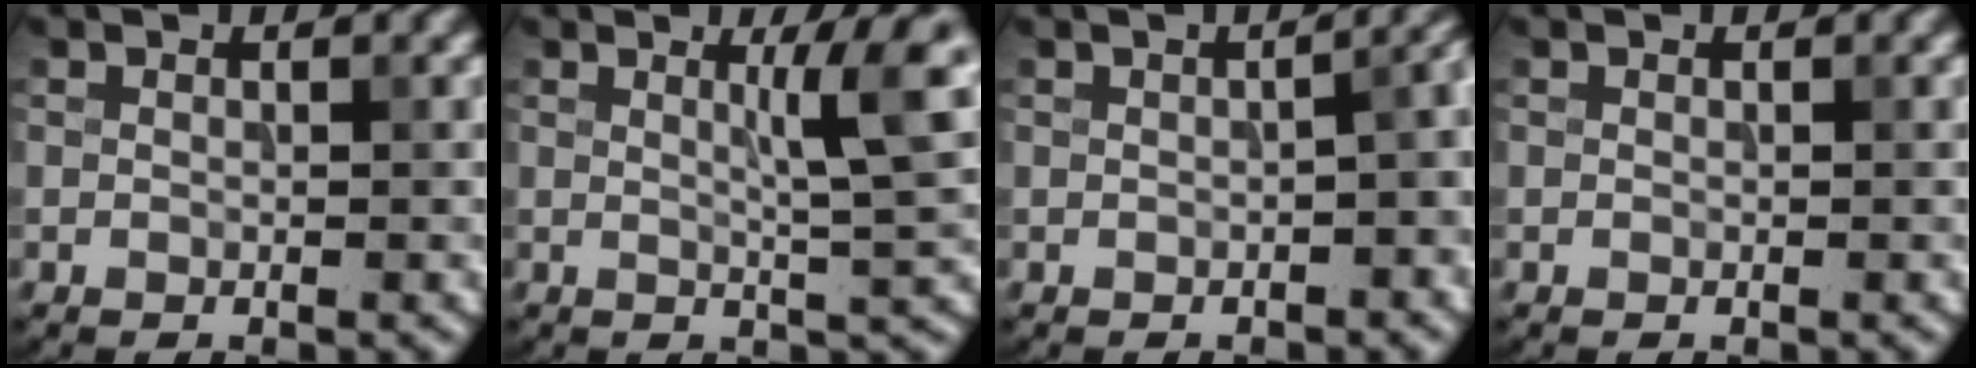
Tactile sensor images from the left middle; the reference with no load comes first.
{"total": 4.8, "force": [1.4, 0.6, 4.6], "torque": [-0.067, -0.001, 0.022]}
{"total": 5.1, "force": [-0.6, 2.5, 4.4], "torque": [-0.029, 0.002, -0.002]}
{"total": 0.0}